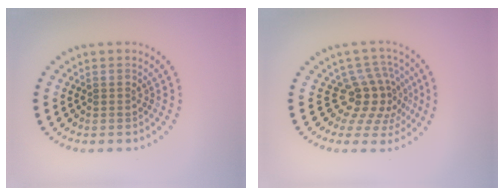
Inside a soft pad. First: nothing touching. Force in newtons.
{"total": 4.2, "press": 2.8, "slide": 3.1}